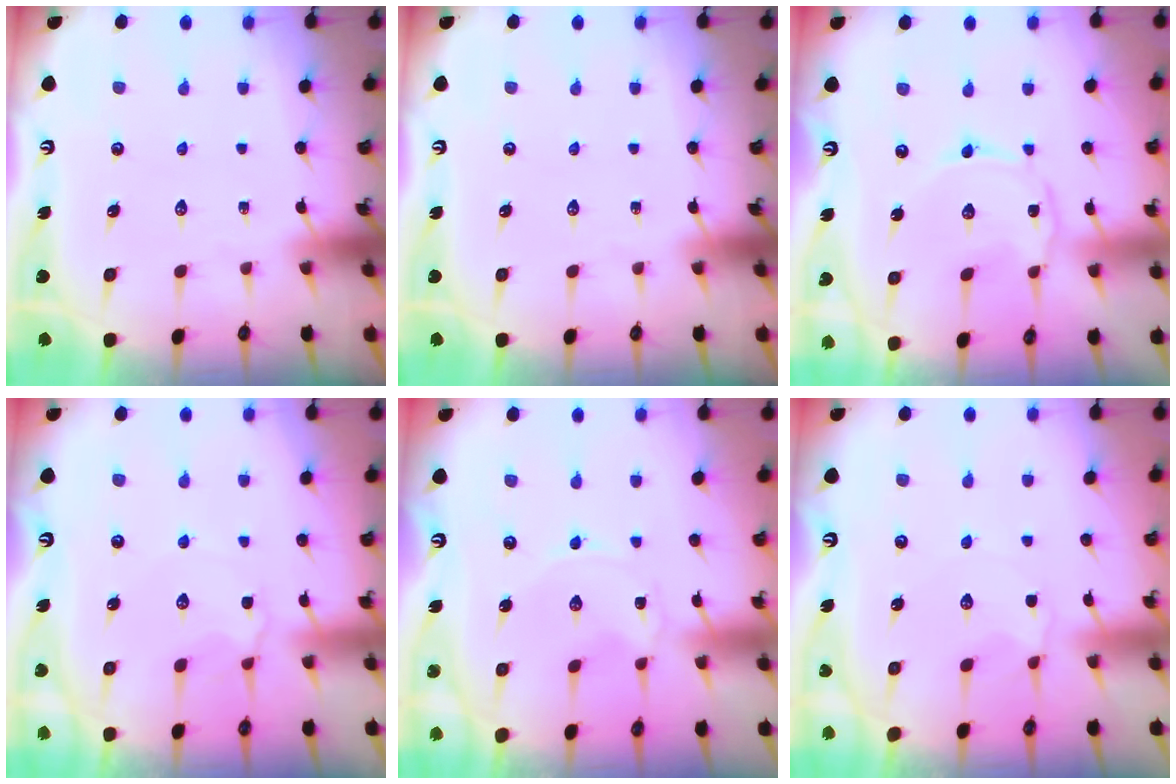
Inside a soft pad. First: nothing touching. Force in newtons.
{"total": 0.0}
{"total": 1.3, "press": 1.3, "slide": 0.2}
{"total": 5.3, "press": 5.2, "slide": 0.7}
{"total": 0.0}
{"total": 1.9, "press": 1.8, "slide": 0.7}